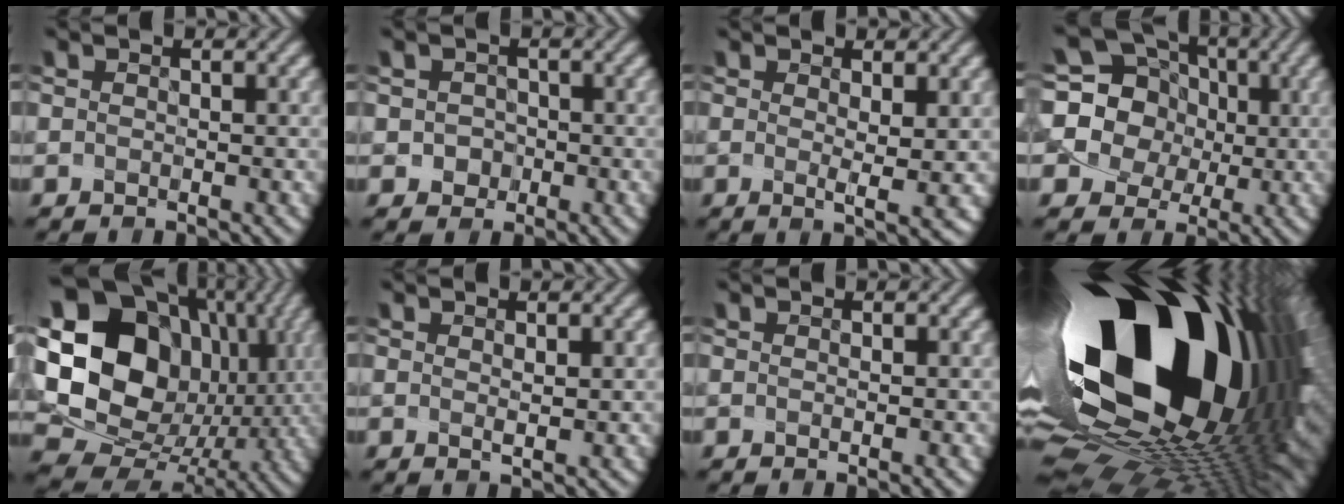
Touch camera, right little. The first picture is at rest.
{"total": 1.5, "force": [-0.6, 1.3, 0.3], "torque": [0.010, 0.002, -0.007]}
{"total": 3.2, "force": [0.4, 0.8, 3.1], "torque": [-0.042, -0.002, 0.012]}
{"total": 10.9, "force": [0.7, 9.9, 4.5], "torque": [-0.113, 0.034, -0.009]}
{"total": 21.3, "force": [4.1, 17.8, 11.0], "torque": [-0.236, 0.021, 0.082]}
{"total": 1.8, "force": [0.7, 0.8, 1.5], "torque": [-0.014, 0.001, 0.015]}
{"total": 1.0, "force": [0.1, 0.2, 1.0], "torque": [-0.007, 0.001, 0.005]}
{"total": 21.9, "force": [5.1, 12.2, 17.5], "torque": [-0.291, -0.052, 0.090]}